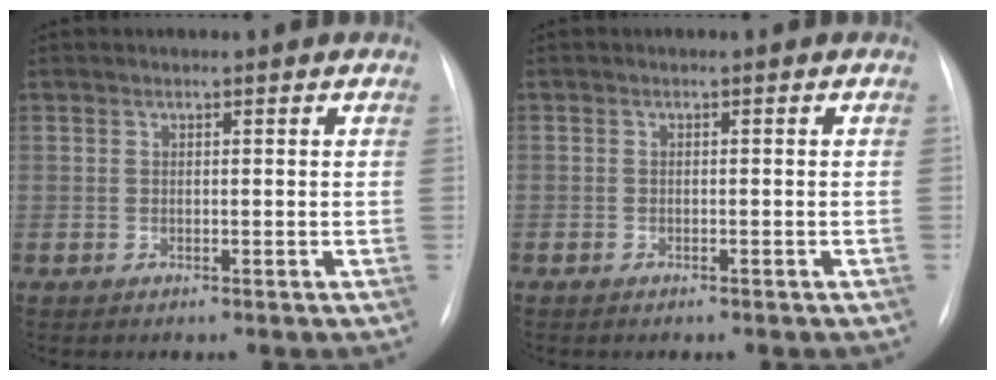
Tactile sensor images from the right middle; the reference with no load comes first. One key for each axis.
{"total": 0.6, "fx": -0.5, "fy": 0.4, "fz": 0.1, "tx": -0.004, "ty": 0.002, "tz": -0.008}